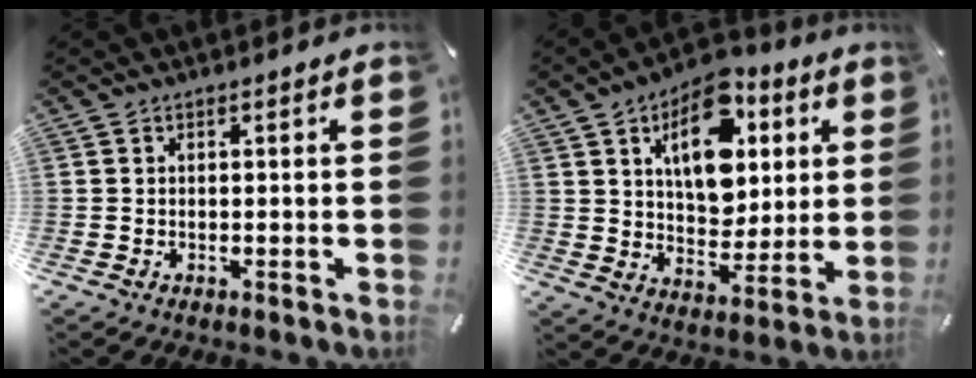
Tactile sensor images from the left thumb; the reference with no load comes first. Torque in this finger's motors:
{"motor_torque": [0.40, 0.64, 2.04, -0.73, 0.15]}